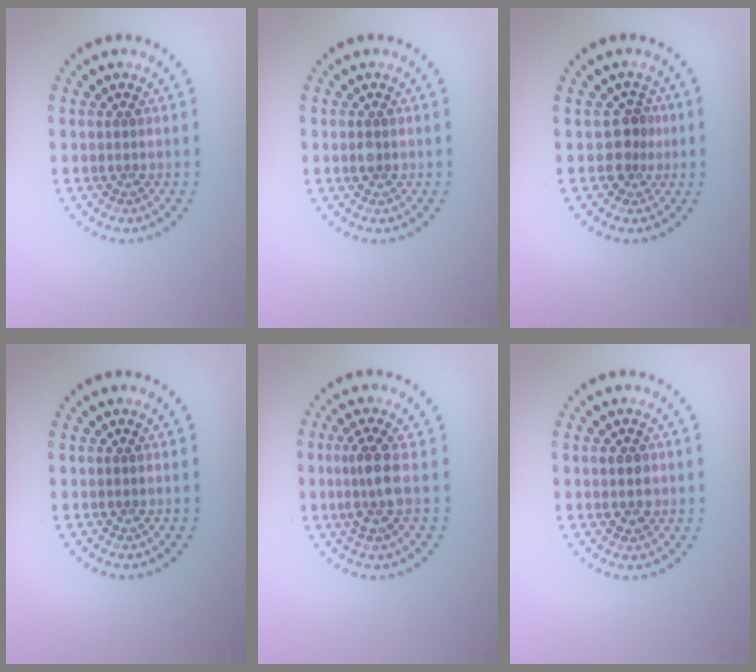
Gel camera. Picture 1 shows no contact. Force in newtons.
{"total": 0.8, "press": 0.8, "slide": 0.0}
{"total": 2.3, "press": 1.9, "slide": 1.4}
{"total": 0.0}
{"total": 2.6, "press": 2.0, "slide": 1.6}
{"total": 1.3, "press": 1.3, "slide": 0.2}